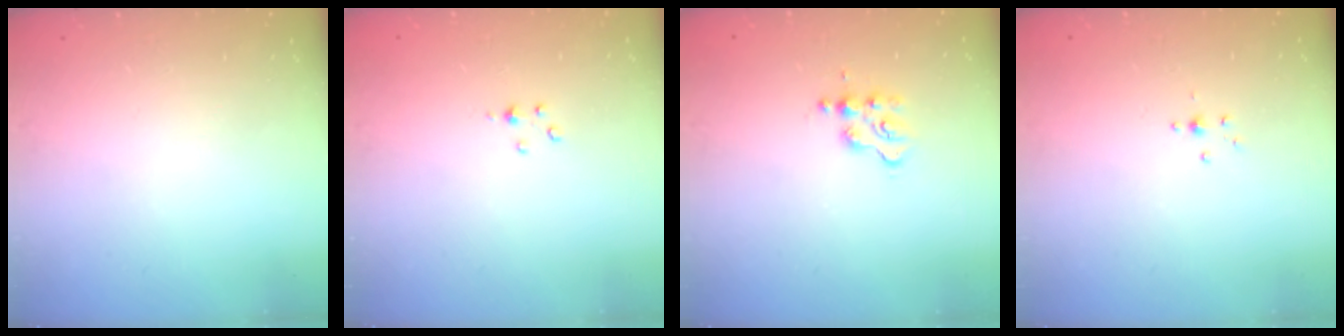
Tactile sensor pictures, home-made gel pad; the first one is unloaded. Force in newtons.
{"total": 2.2, "press": 2.2, "slide": 0.4}
{"total": 2.9, "press": 2.9, "slide": 0.4}
{"total": 2.7, "press": 2.6, "slide": 0.9}